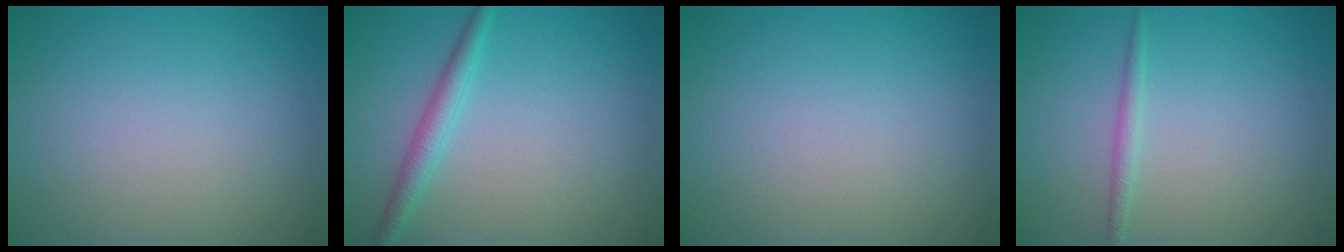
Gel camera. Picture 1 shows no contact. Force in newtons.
{"total": 2.1, "press": 2.1, "slide": 0.1}
{"total": 0.0}
{"total": 1.1, "press": 1.1, "slide": 0.1}